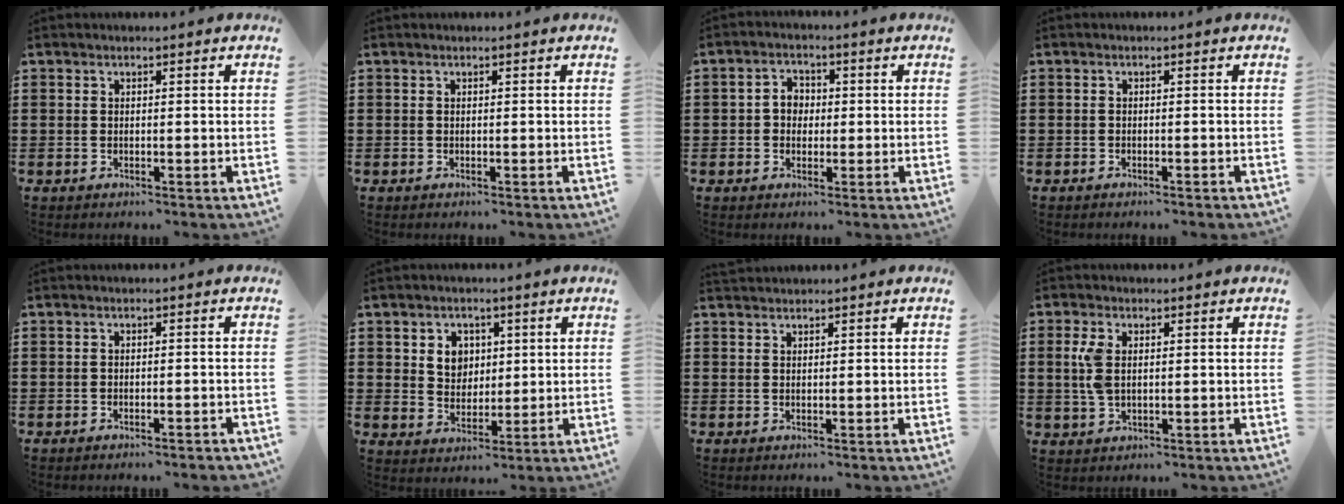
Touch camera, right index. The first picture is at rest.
{"total": 0.0}
{"total": 3.0, "force": [-0.4, 2.6, 1.5], "torque": [-0.038, 0.010, -0.011]}
{"total": 0.6, "force": [-0.6, -0.1, 0.1], "torque": [-0.004, -0.004, -0.010]}
{"total": 0.9, "force": [-0.9, -0.1, 0.3], "torque": [-0.008, -0.002, -0.017]}
{"total": 4.7, "force": [1.6, 4.1, 1.7], "torque": [-0.043, 0.011, 0.026]}
{"total": 0.8, "force": [0.7, 0.0, -0.2], "torque": [0.001, 0.000, 0.015]}
{"total": 4.2, "force": [0.7, 2.2, 3.5], "torque": [-0.090, 0.003, 0.006]}